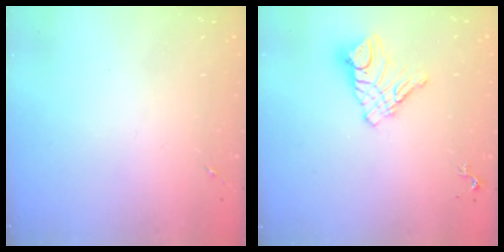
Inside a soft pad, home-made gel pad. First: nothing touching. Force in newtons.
{"total": 11.5, "press": 11.4, "slide": 0.8}